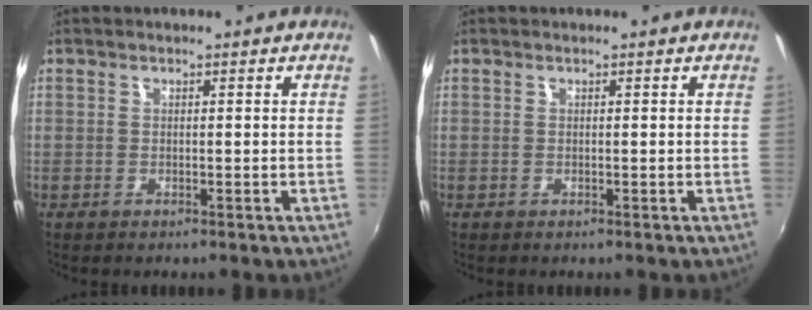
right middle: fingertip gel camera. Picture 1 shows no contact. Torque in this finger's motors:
{"motor_torque": [0.08, 0.03, -0.07, 0.00]}